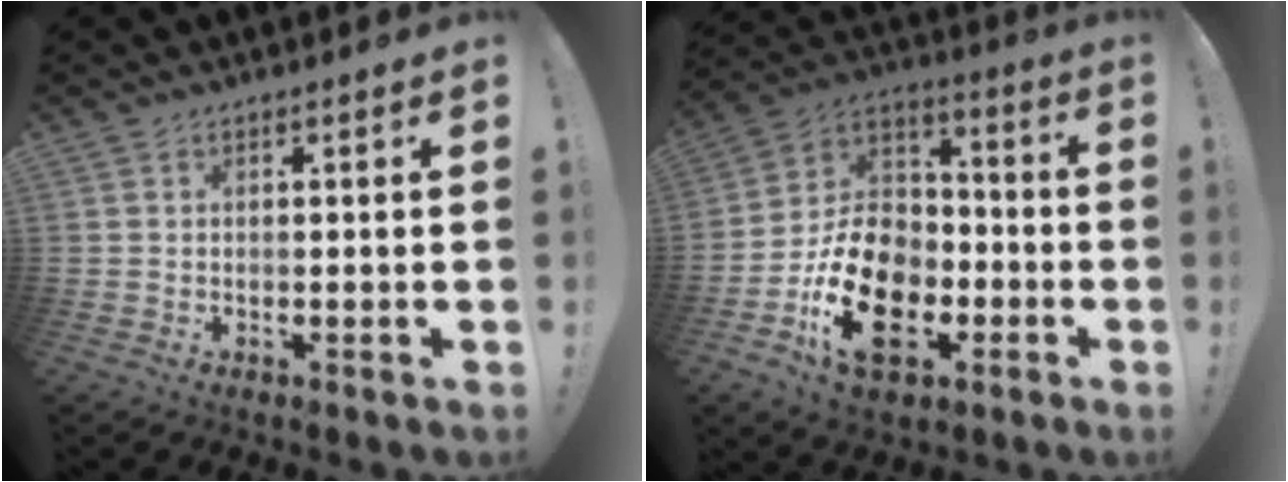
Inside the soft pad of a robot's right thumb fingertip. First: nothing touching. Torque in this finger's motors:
{"motor_torque": [2.40, 2.58, 1.39, -1.38, 0.16]}